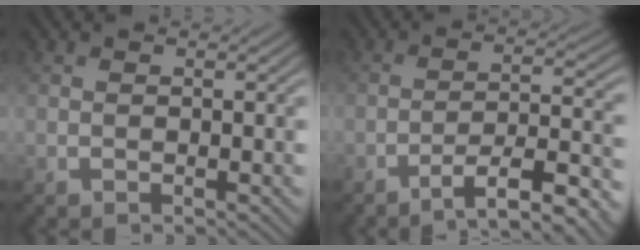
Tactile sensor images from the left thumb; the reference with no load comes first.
{"total": 8.7, "force": [-5.8, 1.7, 6.3], "torque": [-0.100, 0.008, -0.094]}